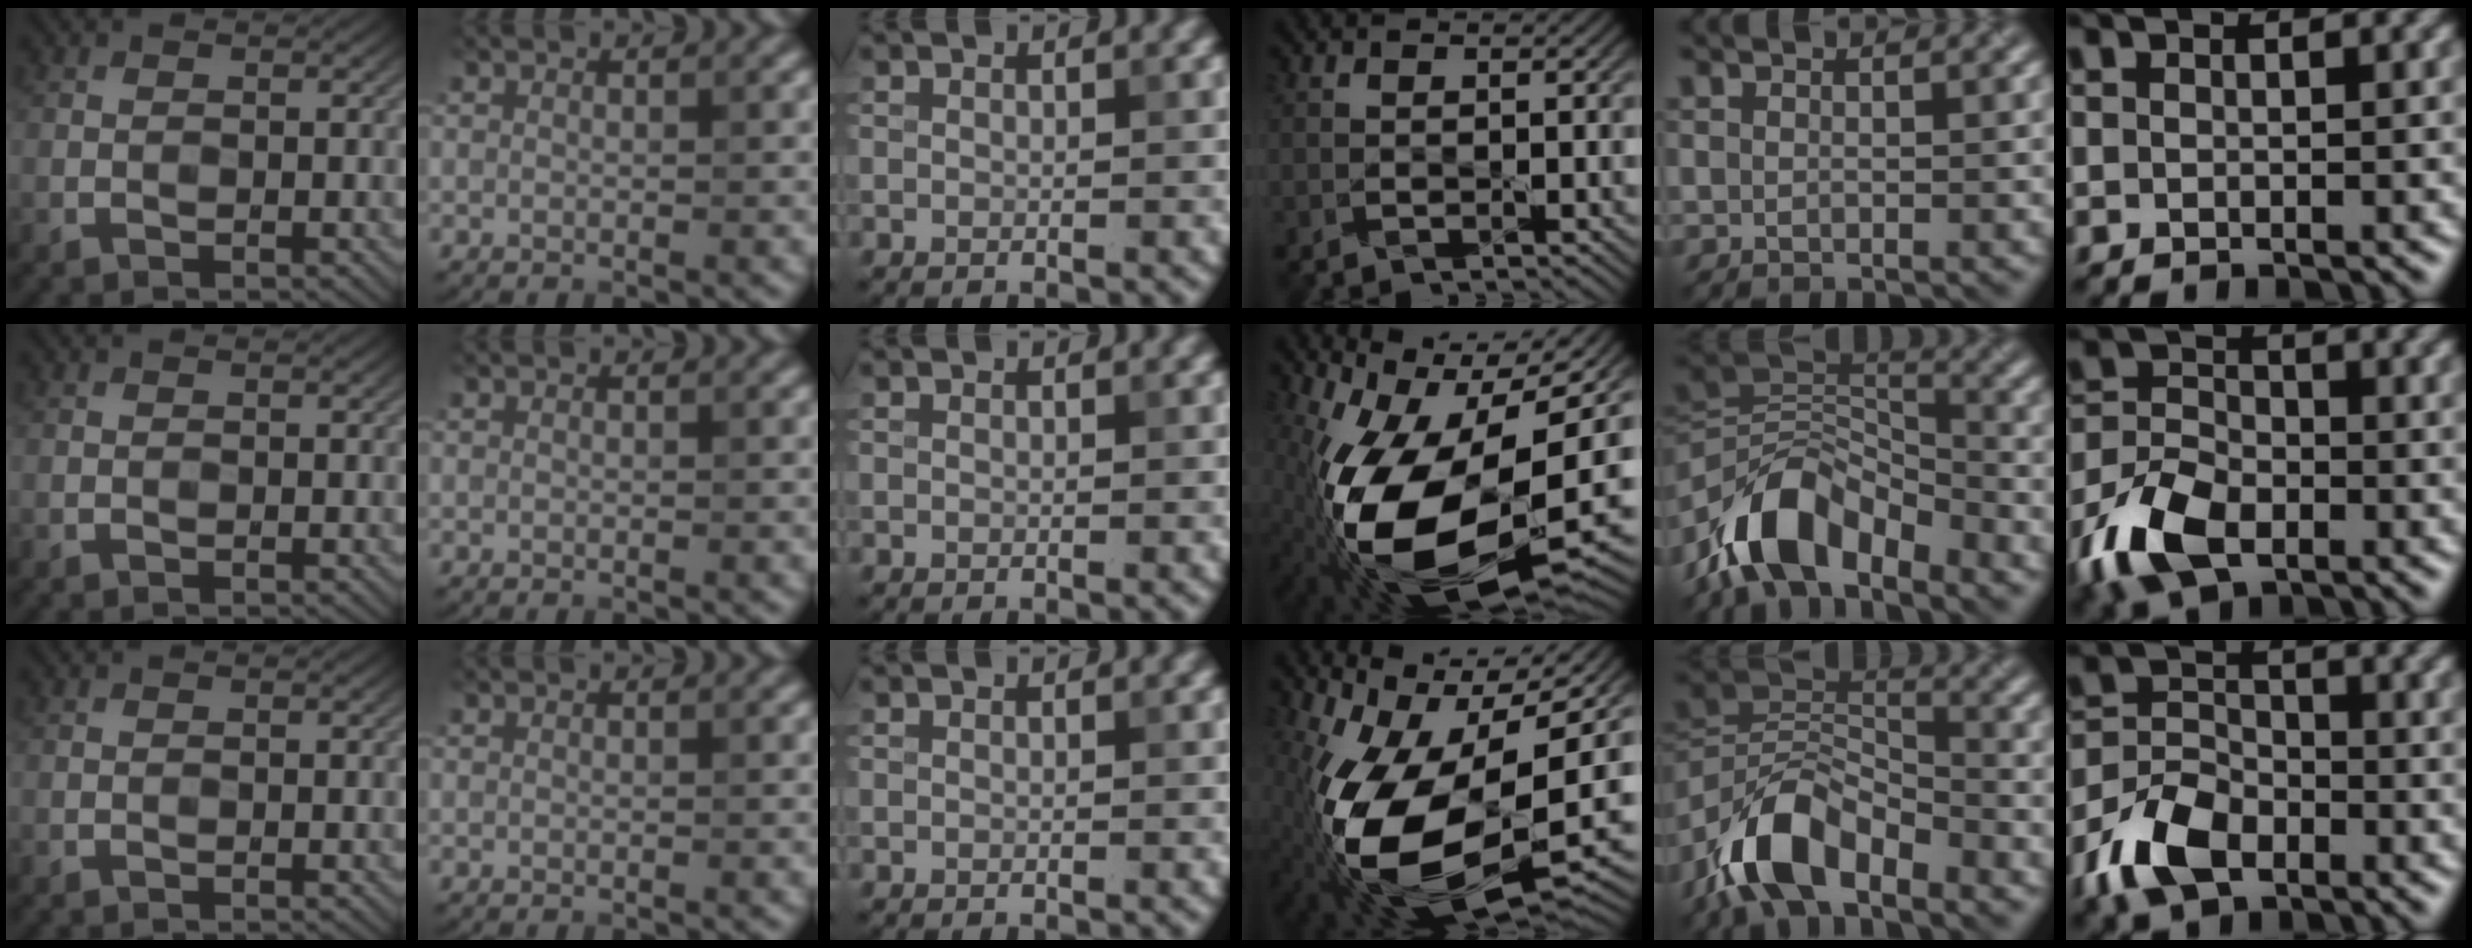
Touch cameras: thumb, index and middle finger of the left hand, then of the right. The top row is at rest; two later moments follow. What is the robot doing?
{"motion": "lift_and_place", "object": "knife"}